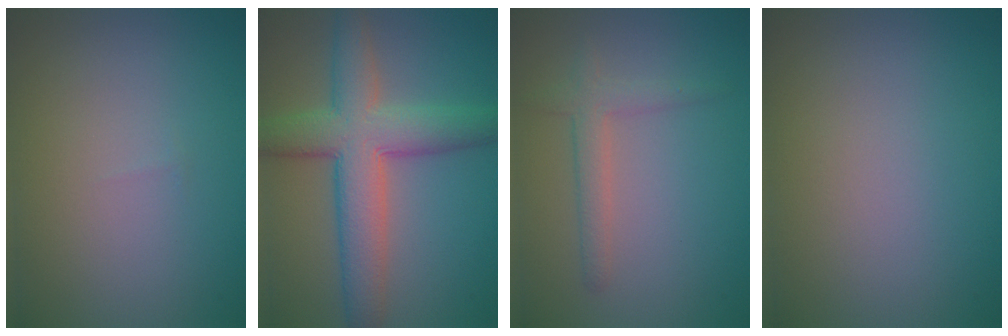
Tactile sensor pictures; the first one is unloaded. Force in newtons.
{"total": 7.6, "press": 7.6, "slide": 0.4}
{"total": 2.1, "press": 2.1, "slide": 0.1}
{"total": 0.0}